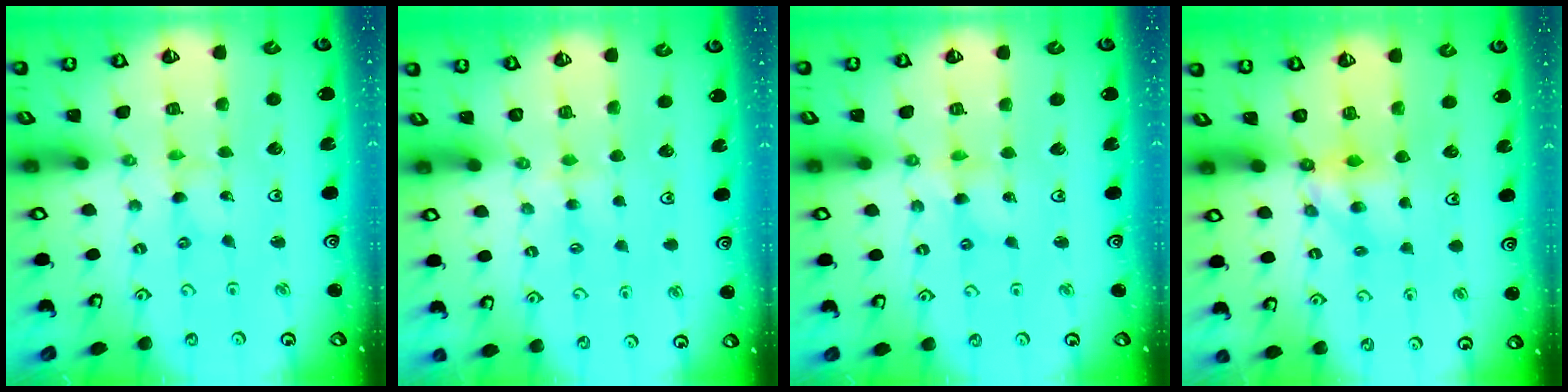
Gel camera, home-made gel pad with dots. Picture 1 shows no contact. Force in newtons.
{"total": 2.8, "press": 2.7, "slide": 0.6}
{"total": 2.7, "press": 2.7, "slide": 0.2}
{"total": 5.4, "press": 5.4, "slide": 0.1}